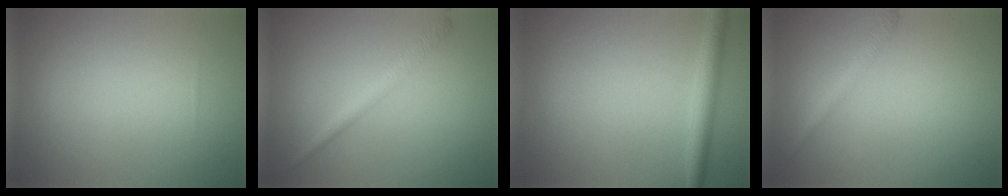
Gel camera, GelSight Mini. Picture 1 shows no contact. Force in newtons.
{"total": 2.1, "press": 2.1, "slide": 0.1}
{"total": 2.4, "press": 2.4, "slide": 0.0}
{"total": 1.4, "press": 1.4, "slide": 0.0}